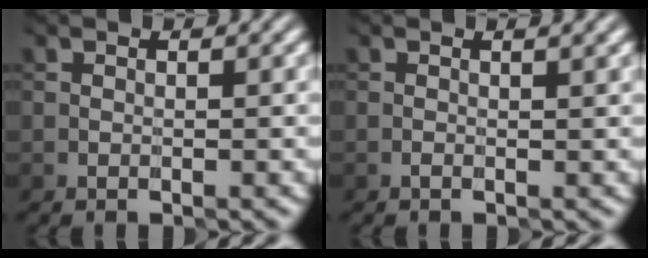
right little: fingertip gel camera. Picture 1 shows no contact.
{"total": 0.7, "force": [0.3, -0.1, 0.6], "torque": [-0.013, 0.003, 0.002]}